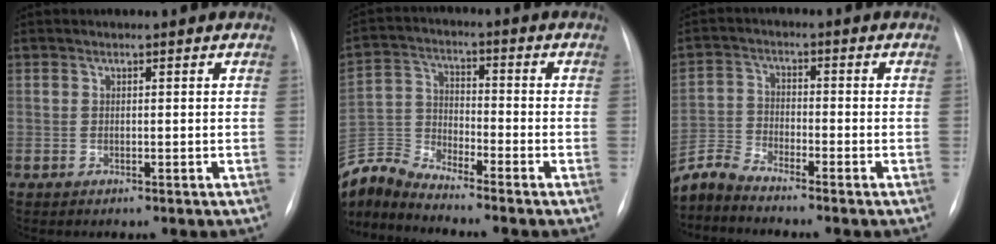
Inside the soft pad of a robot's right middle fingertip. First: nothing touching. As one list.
[{"total": 9.1, "force": [-9.0, -0.5, 1.1], "torque": [-0.036, 0.008, -0.181]}, {"total": 5.7, "force": [-5.6, -0.4, 0.5], "torque": [-0.020, -0.006, -0.114]}]